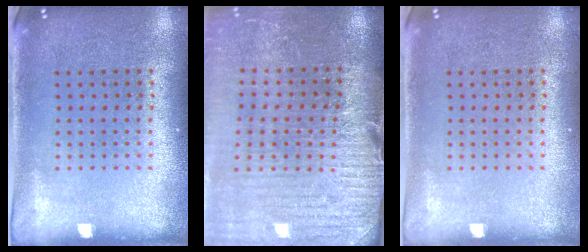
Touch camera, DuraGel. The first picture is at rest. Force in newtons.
{"total": 3.9, "press": 3.5, "slide": 1.8}
{"total": 0.0}